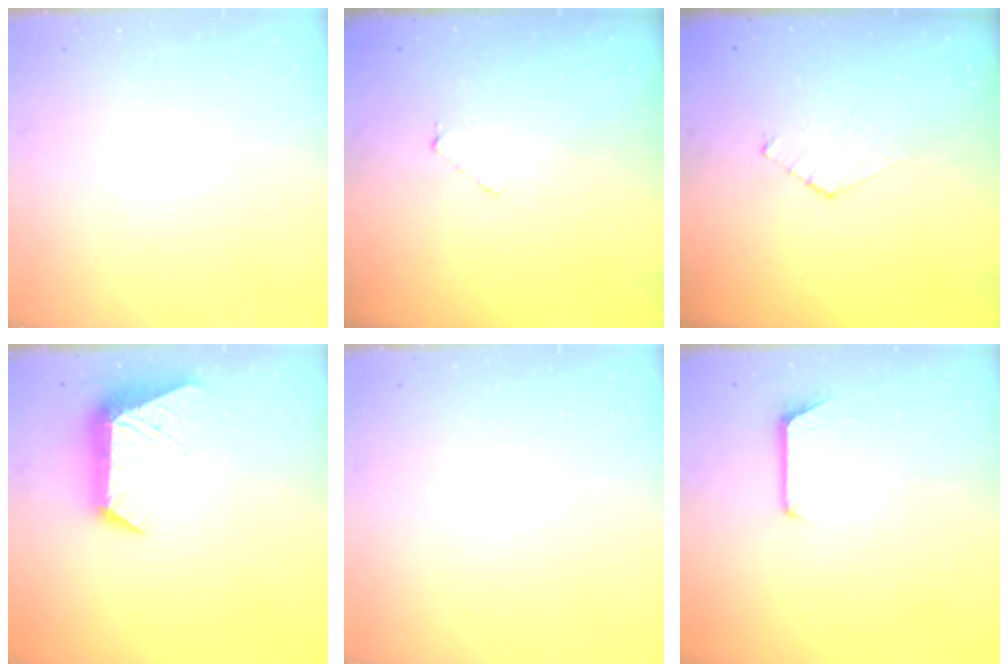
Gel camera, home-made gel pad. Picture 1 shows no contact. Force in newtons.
{"total": 1.9, "press": 1.9, "slide": 0.2}
{"total": 4.8, "press": 4.7, "slide": 0.6}
{"total": 11.4, "press": 11.3, "slide": 0.9}
{"total": 0.0}
{"total": 5.7, "press": 5.7, "slide": 0.6}